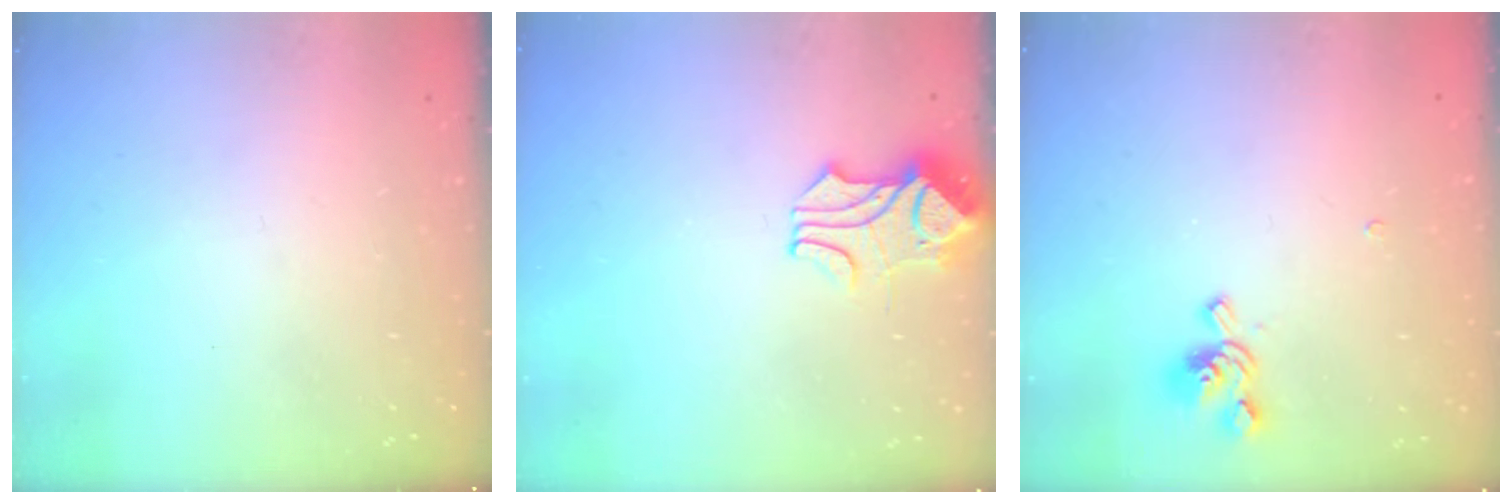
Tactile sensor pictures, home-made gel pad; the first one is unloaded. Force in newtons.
{"total": 1.7, "press": 1.3, "slide": 1.1}
{"total": 1.2, "press": 0.2, "slide": 1.2}